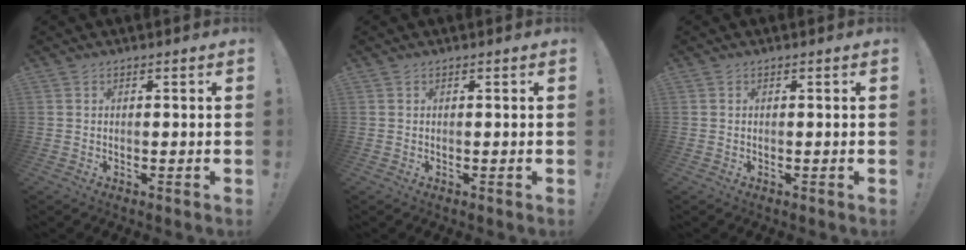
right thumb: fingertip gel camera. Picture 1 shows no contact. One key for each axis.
{"total": 0.0}
{"total": 0.0}